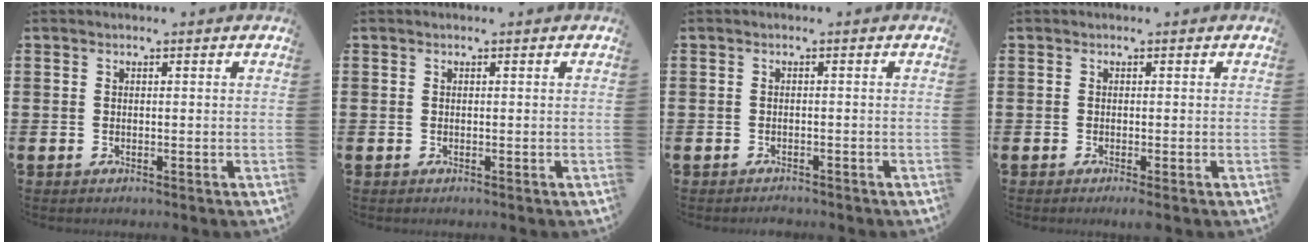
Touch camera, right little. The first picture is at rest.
{"total": 0.0}
{"total": 0.8, "force": [-0.8, 0.1, 0.0], "torque": [-0.004, 0.000, -0.018]}
{"total": 0.8, "force": [-0.3, 0.0, 0.7], "torque": [-0.012, -0.002, -0.005]}